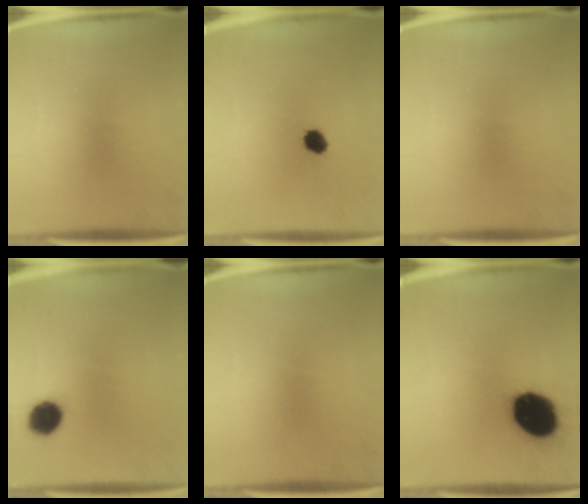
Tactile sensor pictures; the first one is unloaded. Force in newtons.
{"total": 4.2}
{"total": 0.0}
{"total": 8.1}
{"total": 0.0}
{"total": 19.1}